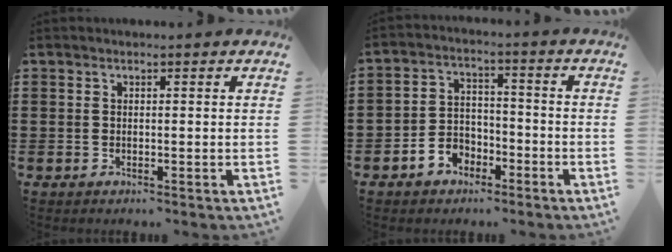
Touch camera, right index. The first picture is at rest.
{"total": 4.4, "force": [-3.0, 3.1, 0.8], "torque": [-0.027, 0.014, -0.062]}